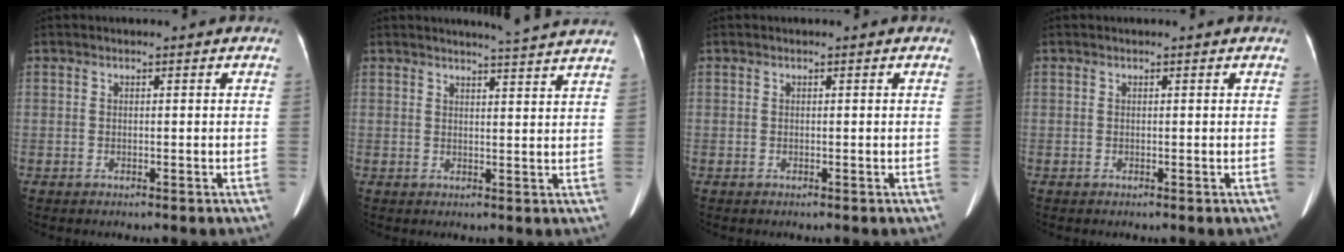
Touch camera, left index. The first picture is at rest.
{"total": 7.6, "force": [7.2, -1.1, 2.3], "torque": [-0.036, -0.005, 0.075]}
{"total": 0.0}
{"total": 0.0}